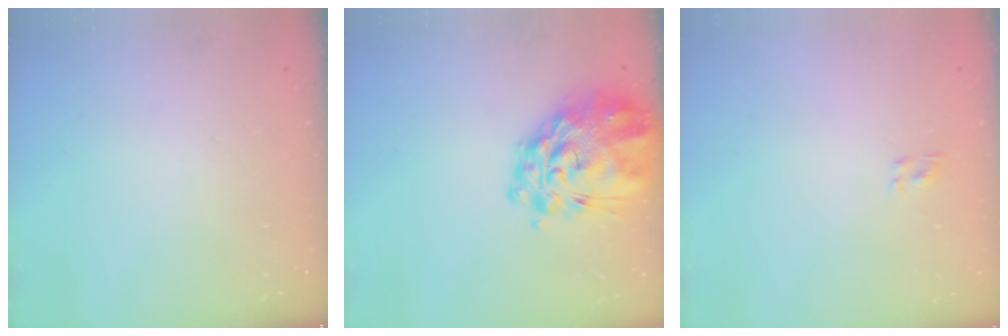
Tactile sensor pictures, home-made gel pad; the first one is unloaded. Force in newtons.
{"total": 12.6, "press": 11.7, "slide": 4.7}
{"total": 1.2, "press": 1.0, "slide": 0.6}